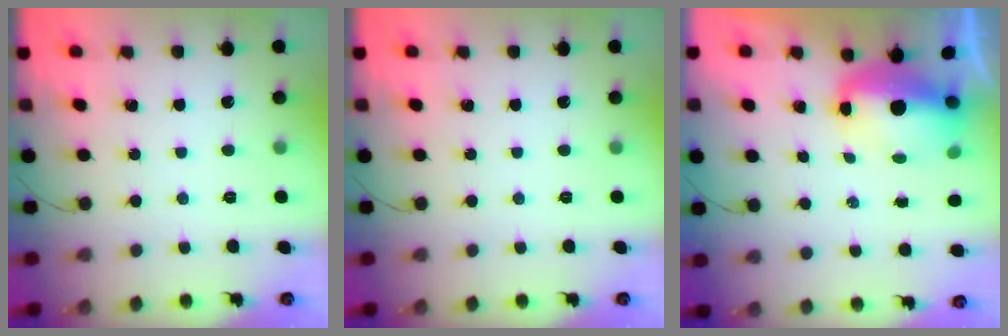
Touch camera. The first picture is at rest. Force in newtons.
{"total": 0.0}
{"total": 9.8, "press": 9.6, "slide": 1.9}